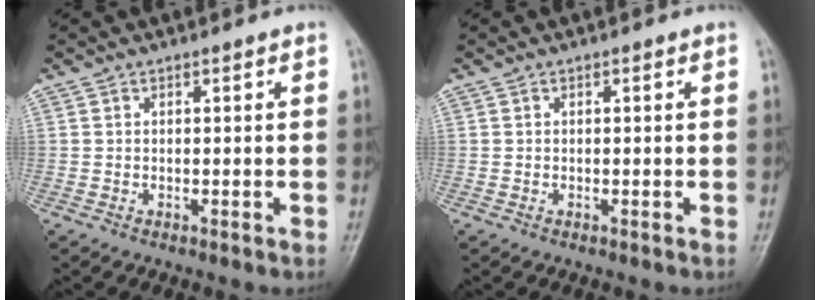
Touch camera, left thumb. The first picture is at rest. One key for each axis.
{"total": 0.0}